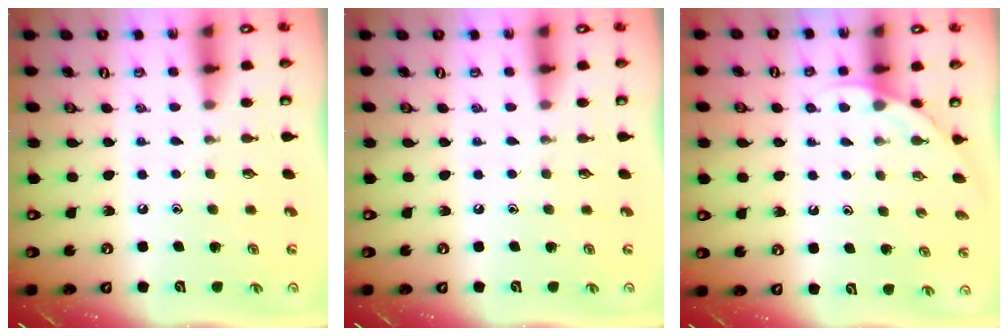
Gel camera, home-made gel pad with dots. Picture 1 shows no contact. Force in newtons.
{"total": 0.0}
{"total": 2.5, "press": 2.5, "slide": 0.2}